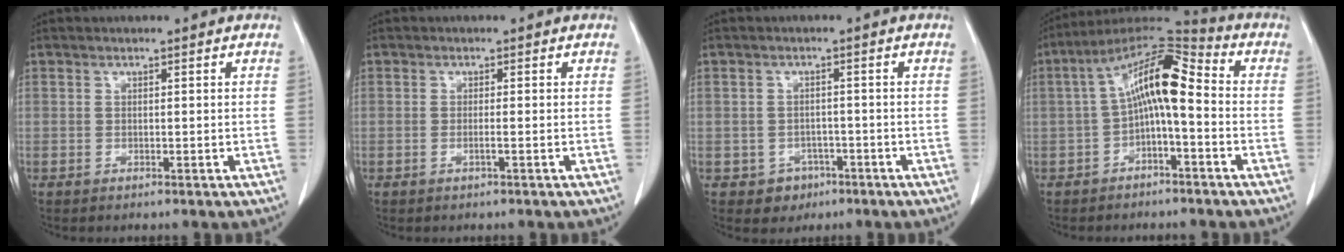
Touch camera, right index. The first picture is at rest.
{"total": 1.0, "force": [-0.4, -0.2, 0.9], "torque": [-0.017, 0.000, -0.007]}
{"total": 3.4, "force": [-1.5, 3.0, 0.3], "torque": [0.002, 0.013, -0.014]}
{"total": 11.7, "force": [-0.1, 3.3, 11.3], "torque": [-0.201, 0.050, -0.005]}